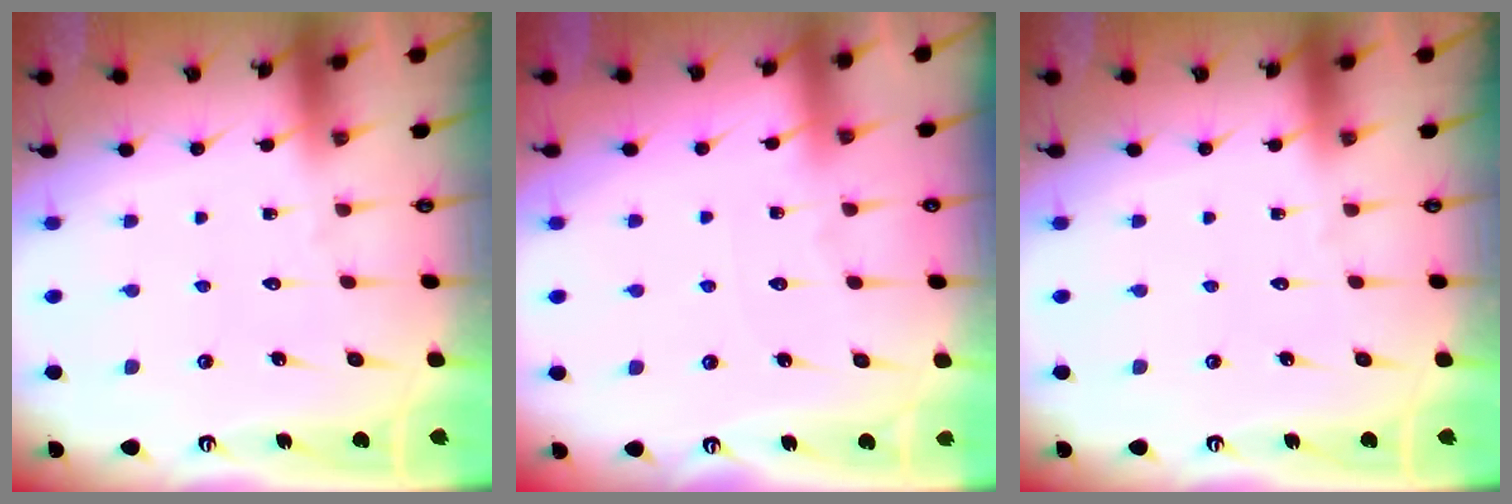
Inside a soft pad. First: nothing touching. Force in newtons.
{"total": 2.9, "press": 2.9, "slide": 0.5}
{"total": 0.0}